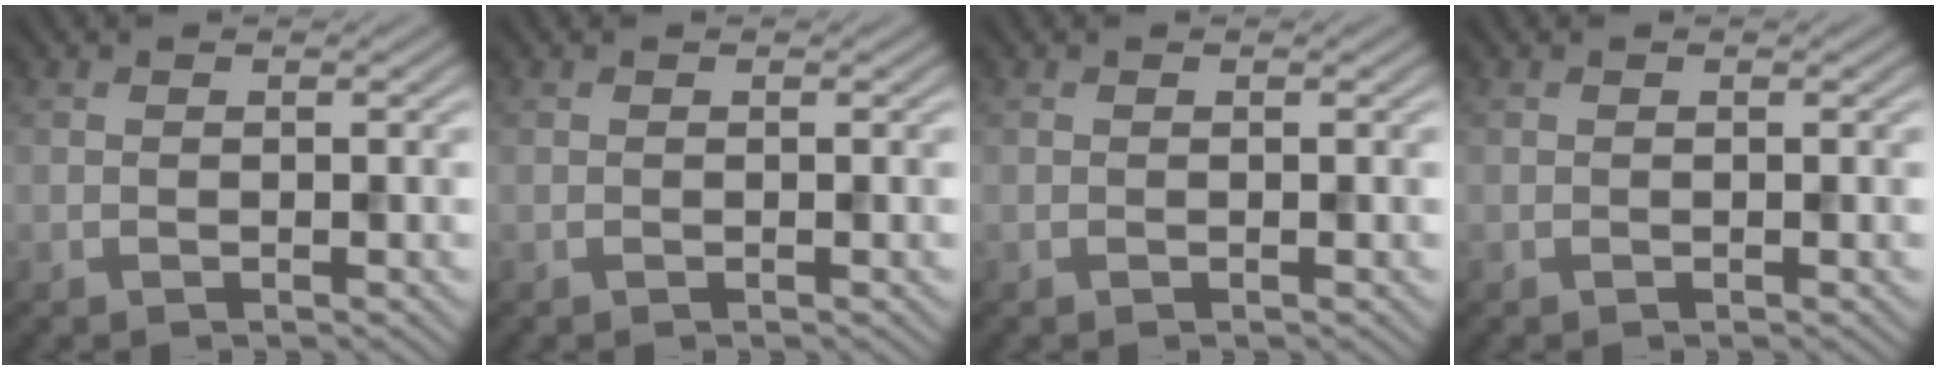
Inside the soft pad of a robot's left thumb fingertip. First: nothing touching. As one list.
[{"total": 0.0}, {"total": 0.0}, {"total": 0.0}]